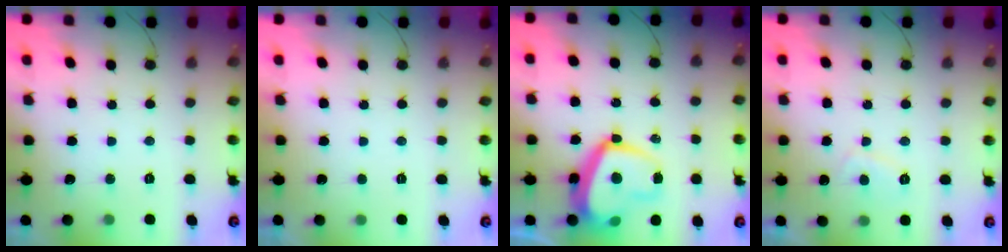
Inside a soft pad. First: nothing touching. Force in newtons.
{"total": 2.2, "press": 2.1, "slide": 0.3}
{"total": 15.8, "press": 15.8, "slide": 1.3}
{"total": 2.5, "press": 2.3, "slide": 0.8}